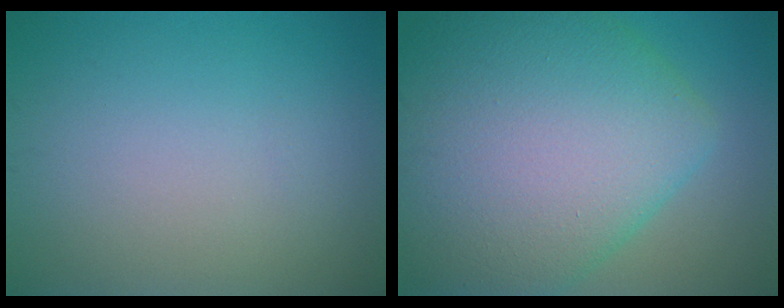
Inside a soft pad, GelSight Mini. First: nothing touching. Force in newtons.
{"total": 13.7, "press": 13.7, "slide": 0.6}